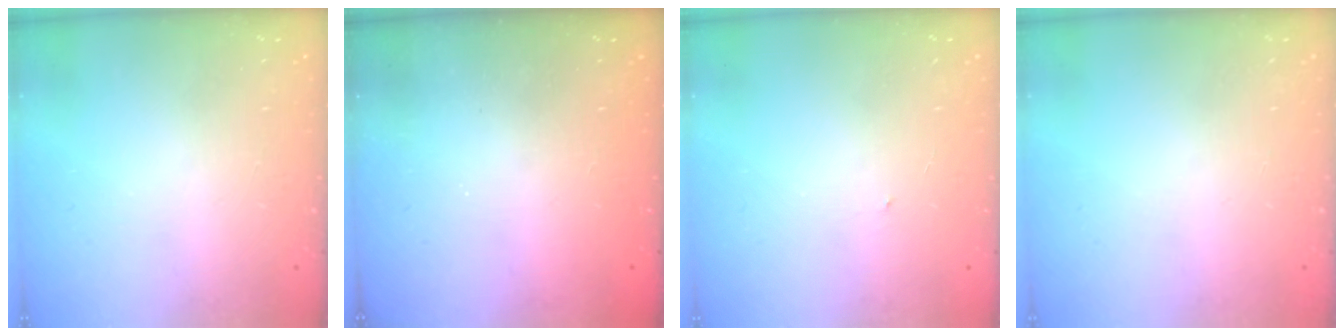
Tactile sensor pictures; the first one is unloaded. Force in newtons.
{"total": 2.3, "press": 2.2, "slide": 0.8}
{"total": 0.6, "press": 0.6, "slide": 0.1}
{"total": 0.0}